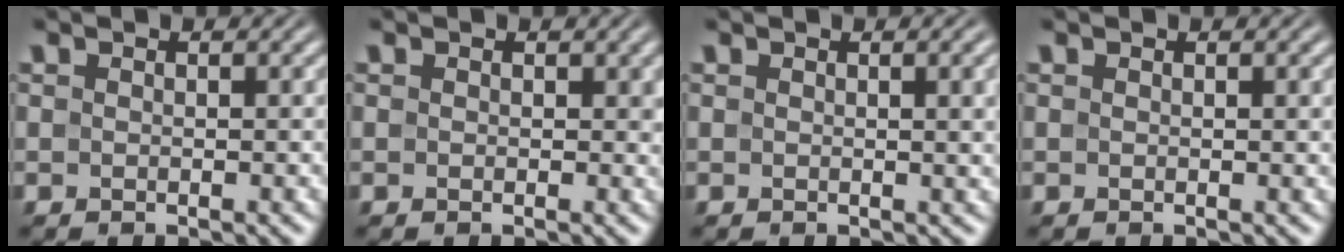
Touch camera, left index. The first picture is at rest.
{"total": 0.9, "force": [0.3, 0.7, 0.4], "torque": [-0.001, -0.001, 0.000]}
{"total": 2.7, "force": [0.6, 0.8, 2.5], "torque": [-0.023, 0.006, 0.006]}
{"total": 0.6, "force": [0.1, 0.1, 0.5], "torque": [-0.006, 0.004, 0.001]}